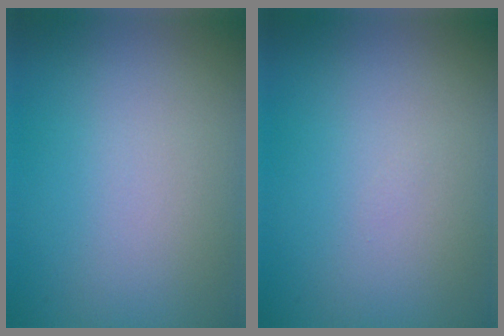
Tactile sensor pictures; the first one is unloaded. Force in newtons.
{"total": 0.0}